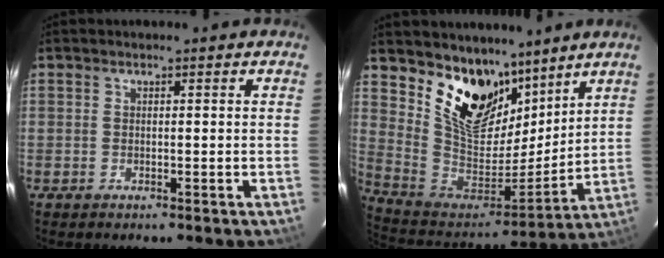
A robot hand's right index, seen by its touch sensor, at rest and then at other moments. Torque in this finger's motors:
{"motor_torque": [0.87, 0.90, 0.47, 0.13]}